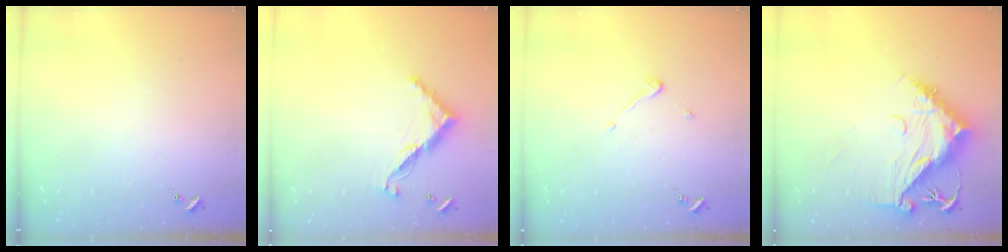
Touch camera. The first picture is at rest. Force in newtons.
{"total": 11.0, "press": 11.0, "slide": 0.4}
{"total": 3.6, "press": 3.6, "slide": 0.2}
{"total": 15.4, "press": 15.3, "slide": 1.6}